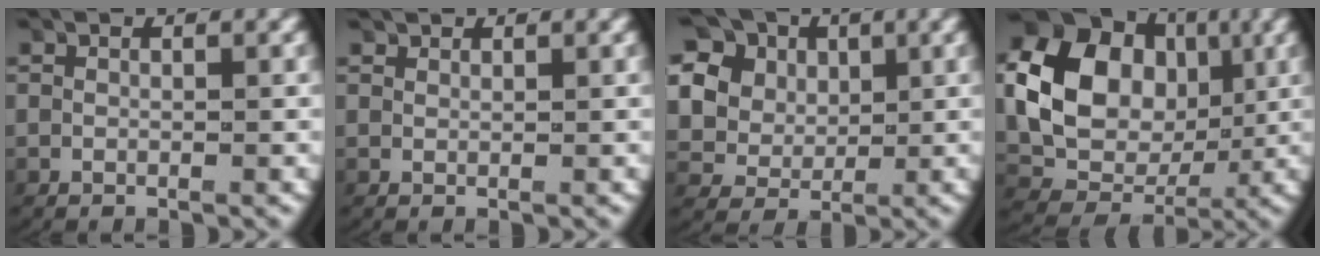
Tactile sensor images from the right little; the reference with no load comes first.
{"total": 0.9, "force": [0.9, 0.1, 0.0], "torque": [-0.001, -0.001, 0.021]}
{"total": 11.2, "force": [2.8, 9.7, 4.9], "torque": [-0.128, -0.011, 0.040]}
{"total": 14.1, "force": [2.1, 11.6, 7.8], "torque": [-0.169, -0.012, 0.035]}